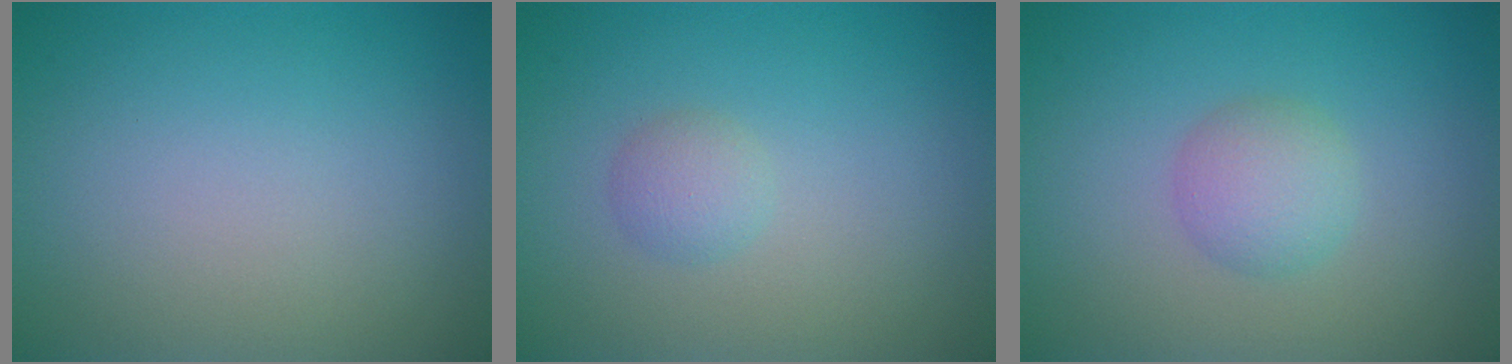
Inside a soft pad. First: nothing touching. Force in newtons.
{"total": 1.4, "press": 1.4, "slide": 0.1}
{"total": 2.5, "press": 2.5, "slide": 0.1}